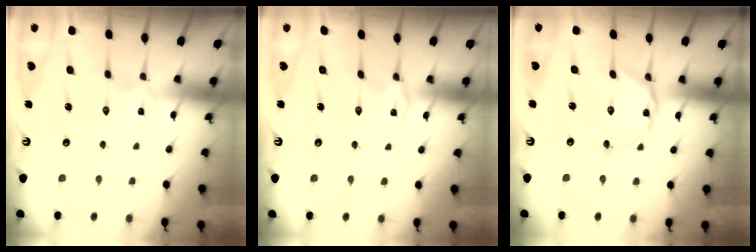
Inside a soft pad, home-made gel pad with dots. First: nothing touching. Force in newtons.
{"total": 1.1, "press": 1.0, "slide": 0.4}
{"total": 1.2, "press": 1.2, "slide": 0.3}